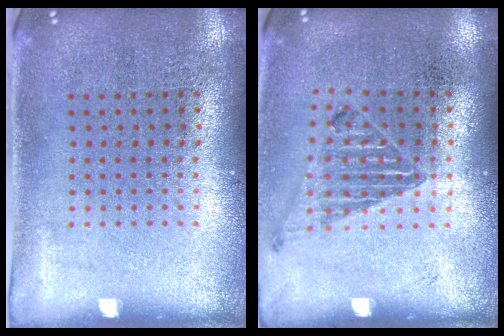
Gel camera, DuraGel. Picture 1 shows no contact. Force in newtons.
{"total": 1.0, "press": 1.0, "slide": 0.1}